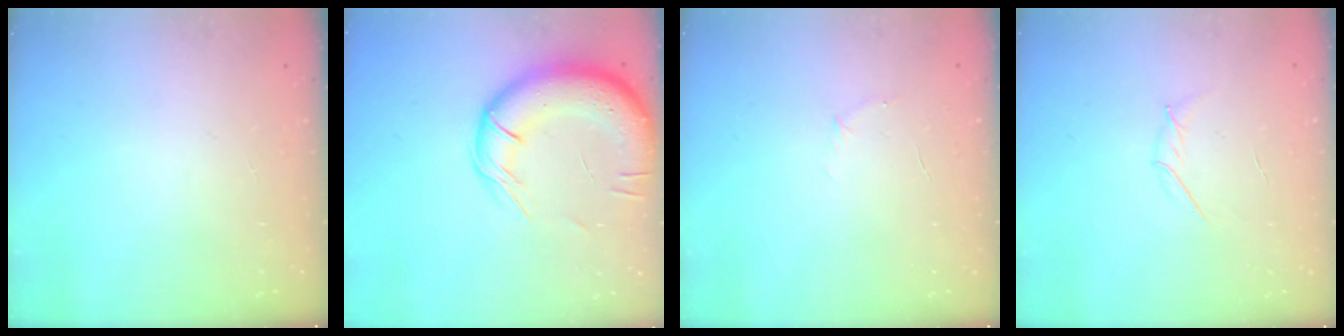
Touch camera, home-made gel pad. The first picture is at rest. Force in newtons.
{"total": 18.1, "press": 17.7, "slide": 3.6}
{"total": 3.8, "press": 3.6, "slide": 1.1}
{"total": 3.3, "press": 3.2, "slide": 0.8}